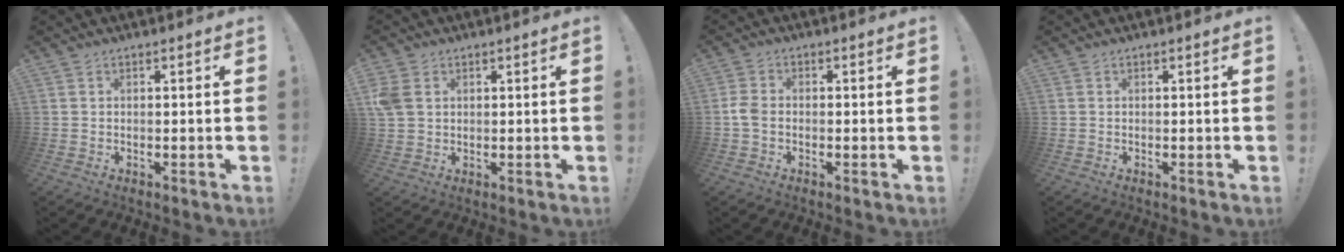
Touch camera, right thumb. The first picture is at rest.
{"total": 6.1, "force": [1.7, 4.7, 3.6], "torque": [-0.081, 0.005, 0.037]}
{"total": 3.9, "force": [-1.1, 2.6, 2.8], "torque": [-0.063, 0.010, -0.019]}
{"total": 0.0}